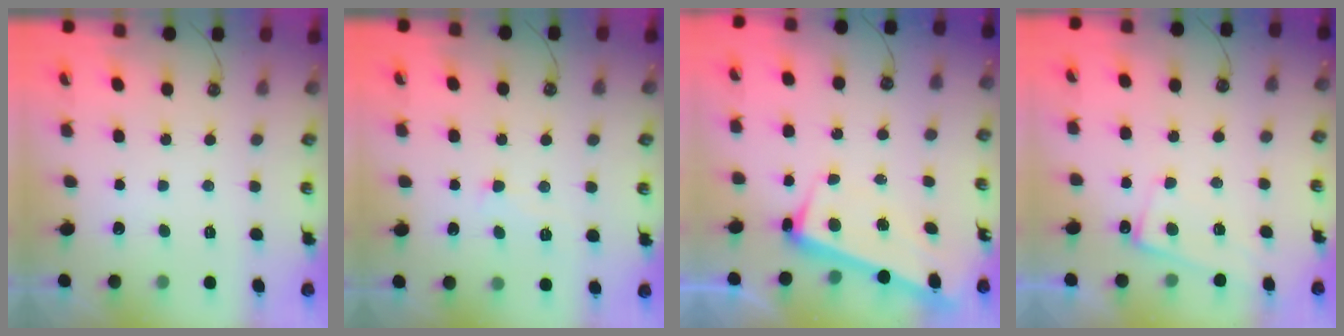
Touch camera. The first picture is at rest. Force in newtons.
{"total": 3.1, "press": 3.1, "slide": 0.2}
{"total": 2.2, "press": 2.0, "slide": 1.0}
{"total": 4.1, "press": 4.1, "slide": 0.5}